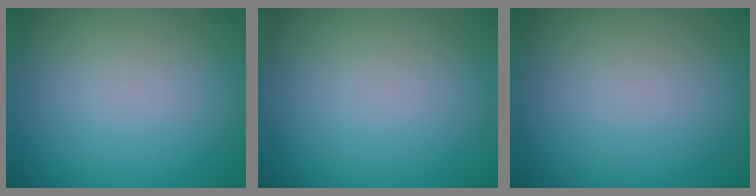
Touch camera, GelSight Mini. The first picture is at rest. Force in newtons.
{"total": 0.0}
{"total": 0.0}